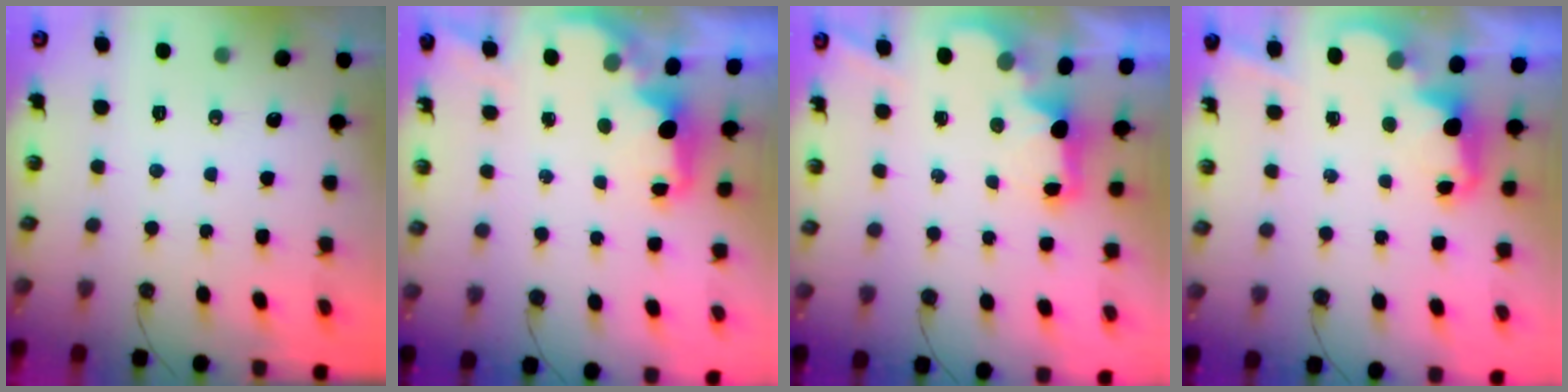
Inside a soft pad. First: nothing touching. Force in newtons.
{"total": 2.2, "press": 2.0, "slide": 0.8}
{"total": 2.3, "press": 2.2, "slide": 0.8}
{"total": 2.5, "press": 2.5, "slide": 0.5}